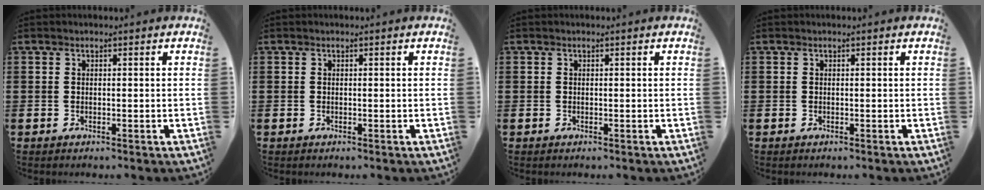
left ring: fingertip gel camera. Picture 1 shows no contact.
{"total": 0.0}
{"total": 0.0}
{"total": 0.0}